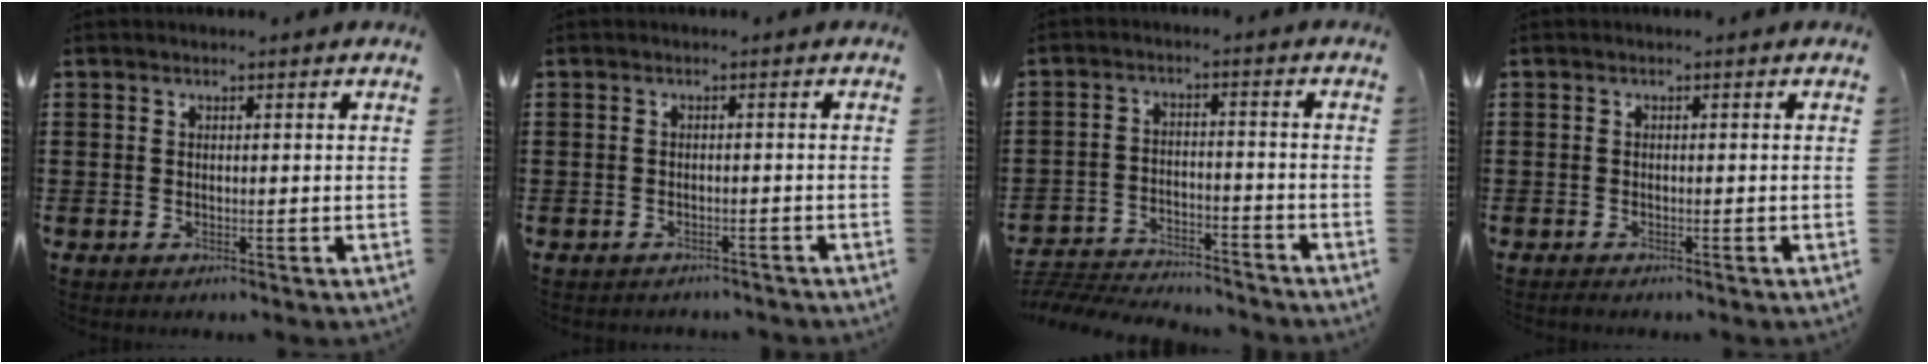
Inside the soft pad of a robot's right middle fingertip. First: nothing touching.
{"total": 1.2, "force": [-1.1, 0.3, -0.2], "torque": [-0.002, 0.003, -0.027]}
{"total": 4.9, "force": [-4.8, 0.7, 0.4], "torque": [-0.023, 0.003, -0.106]}
{"total": 0.5, "force": [-0.5, 0.0, 0.1], "torque": [-0.004, -0.004, -0.010]}